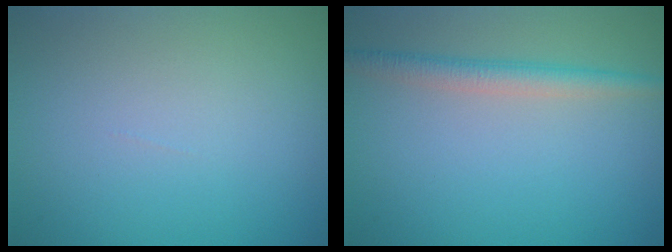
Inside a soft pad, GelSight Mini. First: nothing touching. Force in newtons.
{"total": 2.6, "press": 2.6, "slide": 0.1}